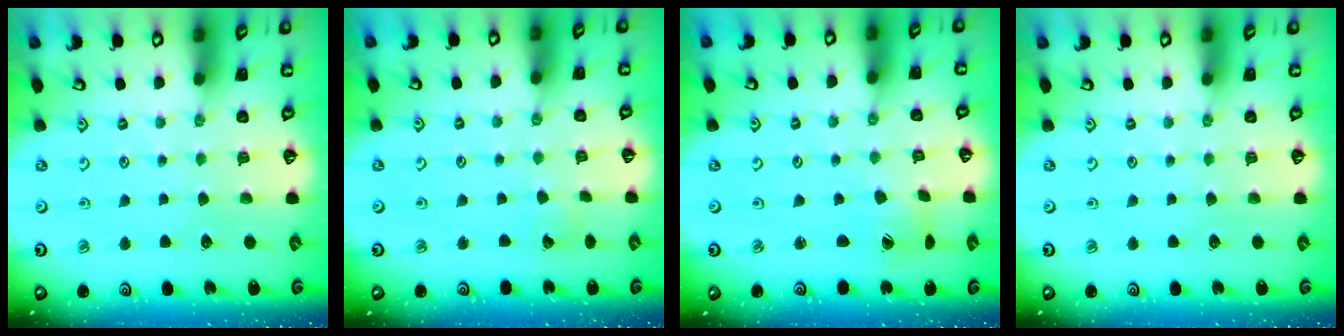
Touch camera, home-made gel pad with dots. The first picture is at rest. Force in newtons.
{"total": 2.7, "press": 2.7, "slide": 0.3}
{"total": 2.2, "press": 2.2, "slide": 0.3}
{"total": 0.0}